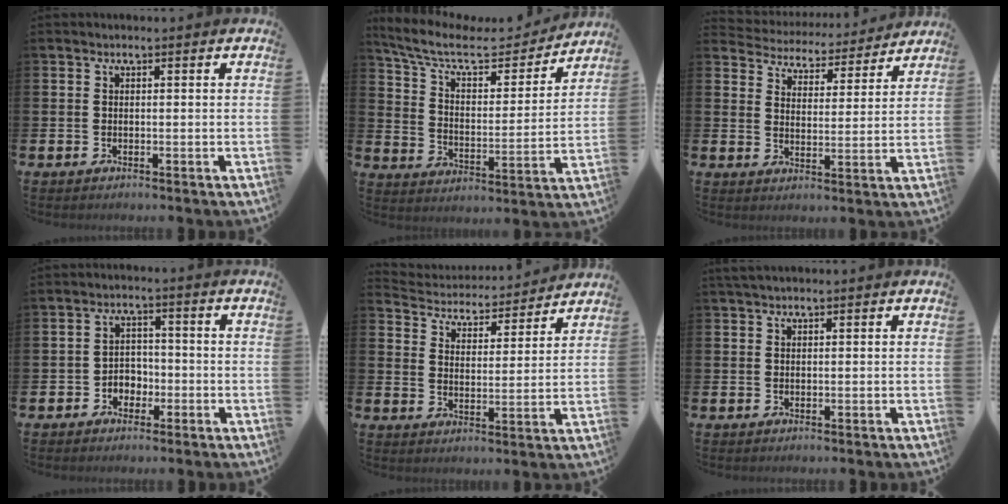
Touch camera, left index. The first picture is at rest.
{"total": 9.8, "force": [8.1, 3.4, 4.4], "torque": [-0.114, -0.048, 0.135]}
{"total": 4.1, "force": [3.9, 1.1, -0.2], "torque": [-0.019, -0.040, 0.063]}
{"total": 3.0, "force": [-1.8, 2.3, 0.7], "torque": [-0.021, 0.006, -0.040]}
{"total": 4.4, "force": [4.2, 1.1, -0.1], "torque": [-0.032, -0.043, 0.068]}
{"total": 1.3, "force": [1.2, 0.2, 0.5], "torque": [-0.008, 0.002, 0.021]}